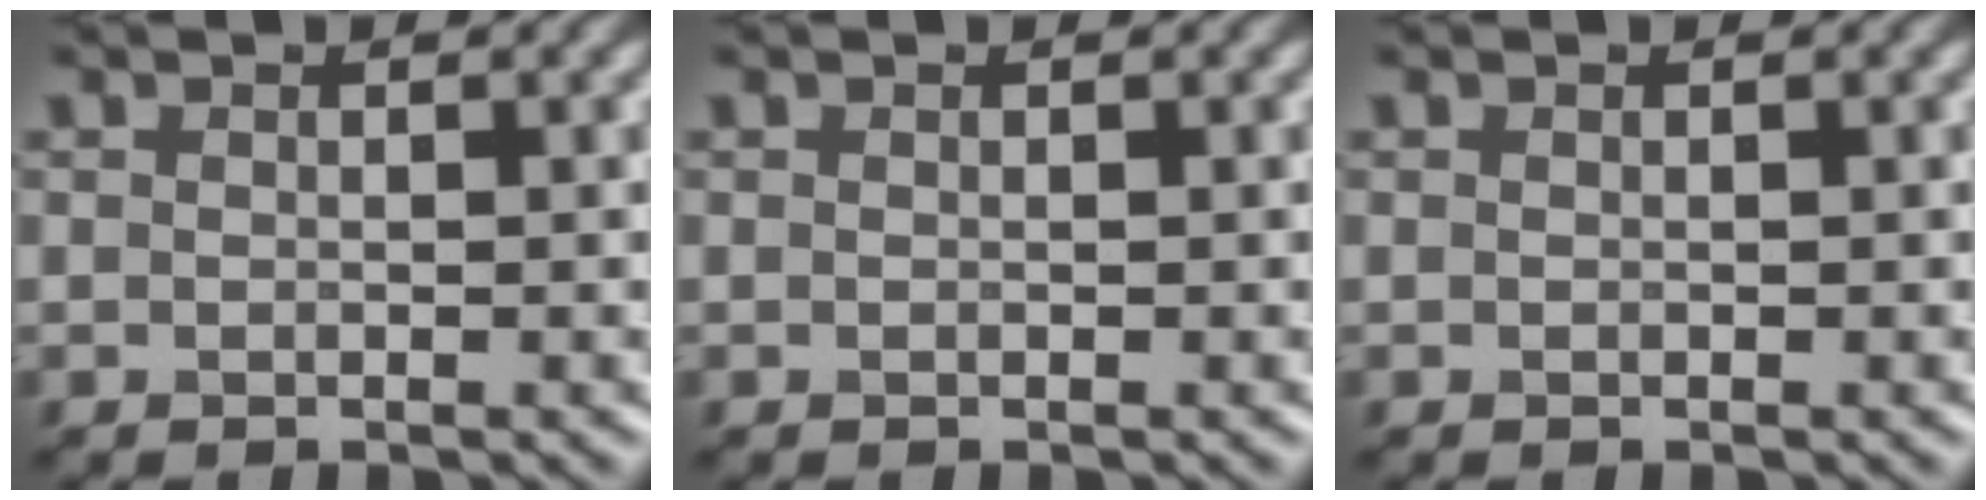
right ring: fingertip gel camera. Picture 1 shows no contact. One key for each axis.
{"total": 0.0}
{"total": 0.0}